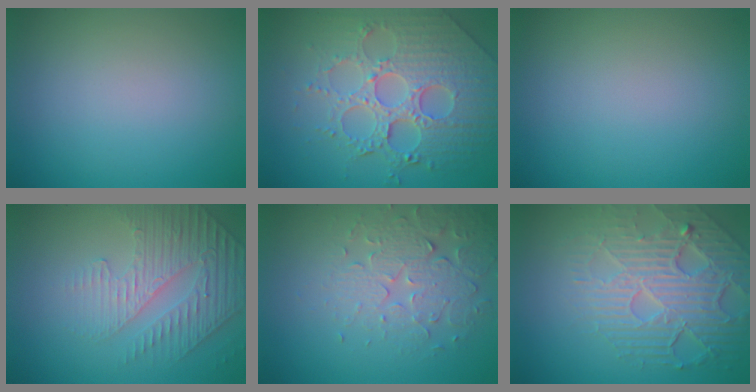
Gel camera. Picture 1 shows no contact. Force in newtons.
{"total": 8.2, "press": 5.9, "slide": 5.6}
{"total": 0.0}
{"total": 4.8, "press": 3.3, "slide": 3.5}
{"total": 3.9, "press": 3.6, "slide": 1.4}
{"total": 7.3, "press": 5.3, "slide": 5.1}